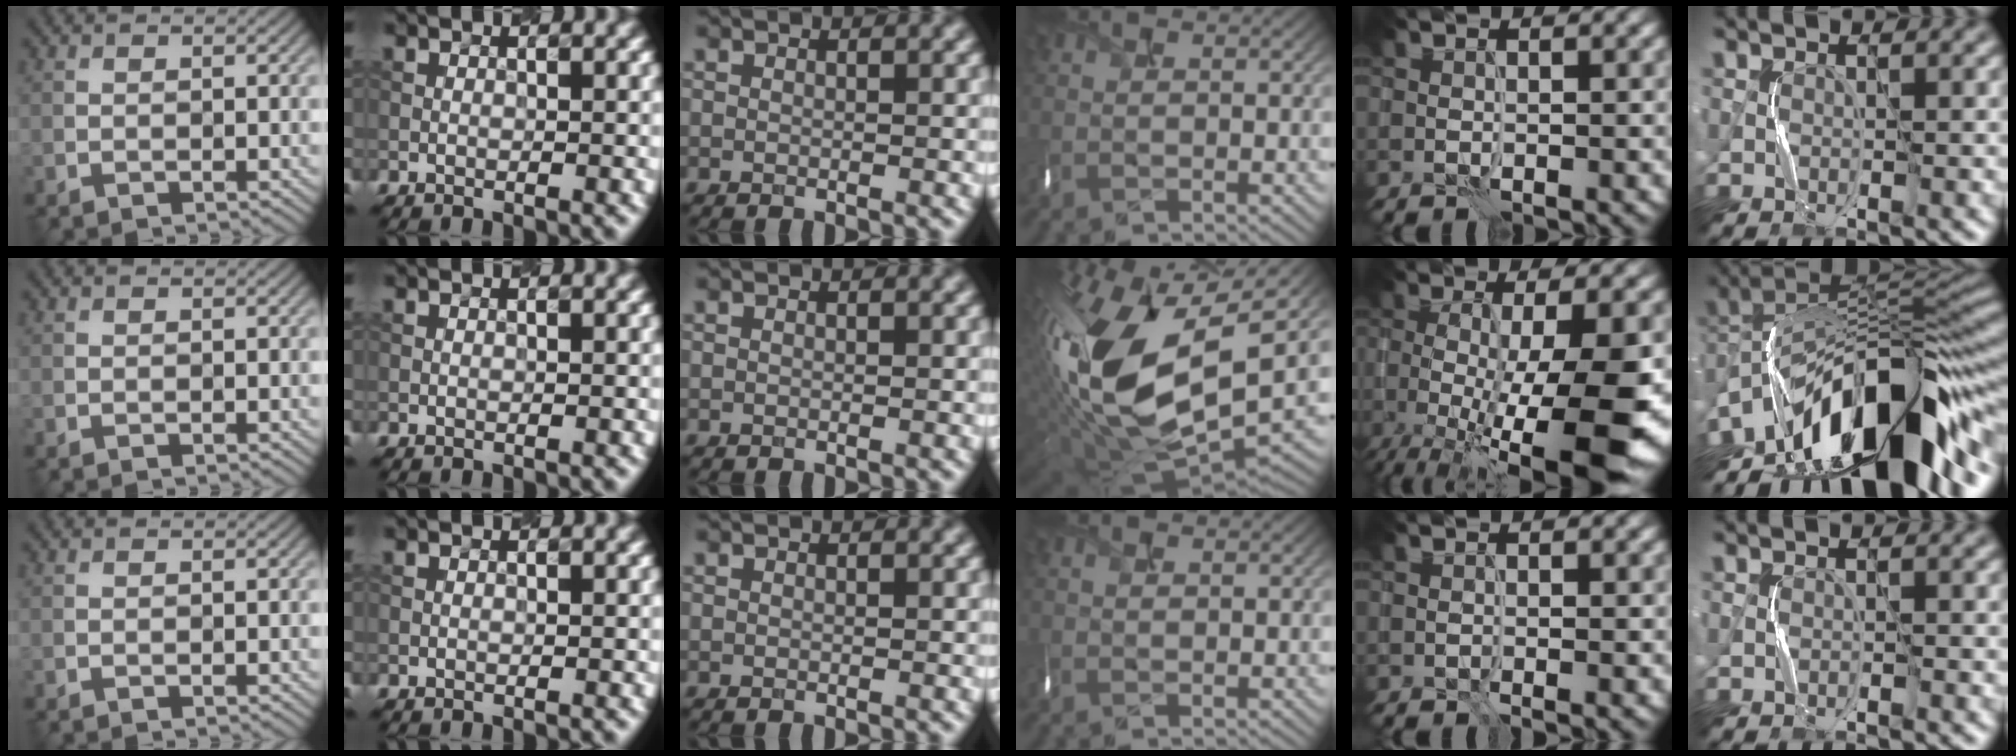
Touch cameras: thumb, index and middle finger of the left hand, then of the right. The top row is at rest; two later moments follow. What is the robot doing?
{"motion": "shake", "object": "box of matches"}